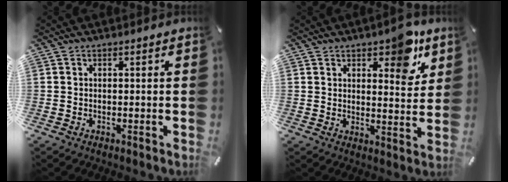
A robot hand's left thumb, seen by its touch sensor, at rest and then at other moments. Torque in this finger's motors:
{"motor_torque": [1.13, 0.26, 0.33, 0.09, 0.08]}